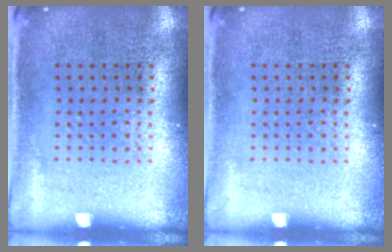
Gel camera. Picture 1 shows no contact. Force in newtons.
{"total": 0.0}